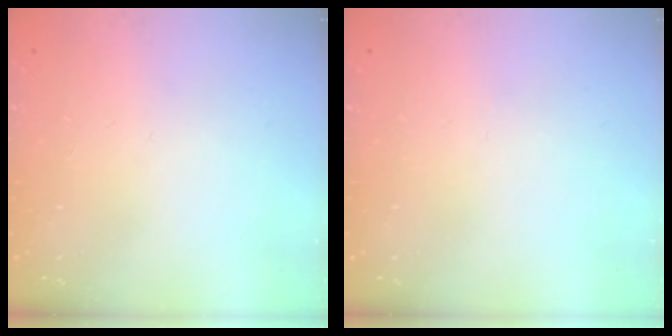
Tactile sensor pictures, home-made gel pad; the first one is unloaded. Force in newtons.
{"total": 0.0}